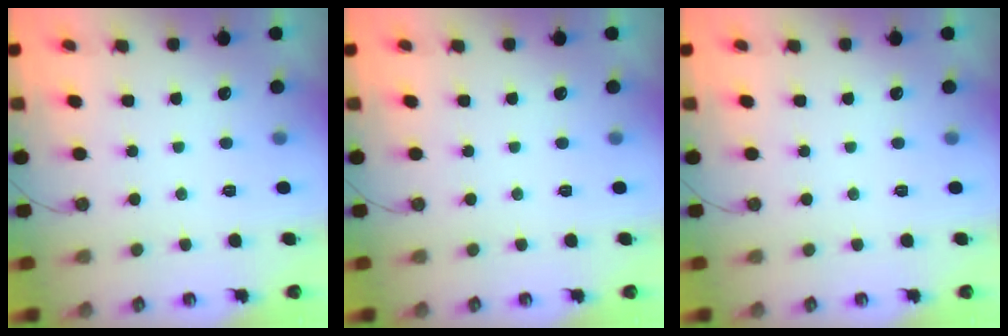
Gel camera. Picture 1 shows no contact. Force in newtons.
{"total": 0.0}
{"total": 0.0}